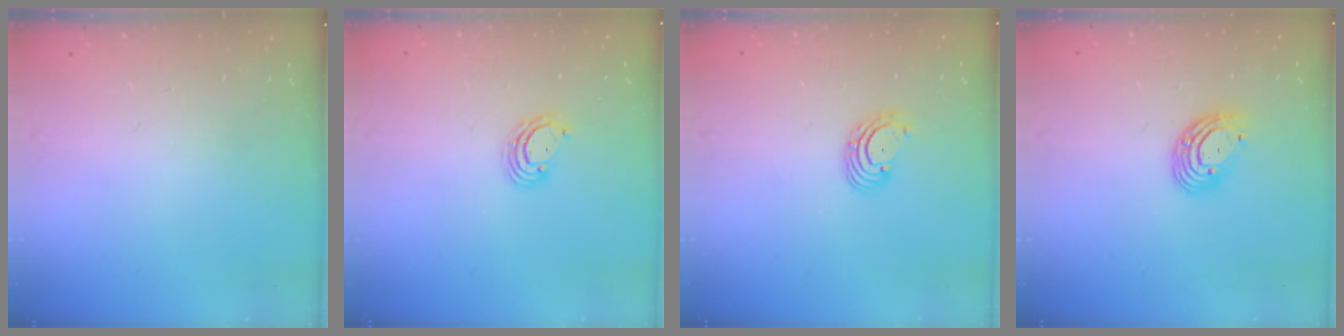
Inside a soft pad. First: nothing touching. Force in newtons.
{"total": 3.9, "press": 3.9, "slide": 0.1}
{"total": 2.7, "press": 2.7, "slide": 0.1}
{"total": 9.0, "press": 8.8, "slide": 1.9}